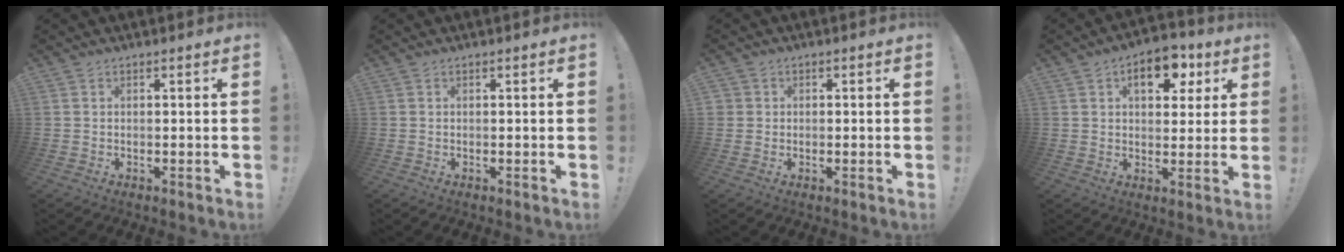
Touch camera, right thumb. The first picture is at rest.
{"total": 0.0}
{"total": 1.8, "force": [-0.2, 1.7, 0.5], "torque": [-0.009, 0.005, -0.003]}
{"total": 10.6, "force": [4.2, 6.4, 7.3], "torque": [-0.090, -0.007, 0.068]}